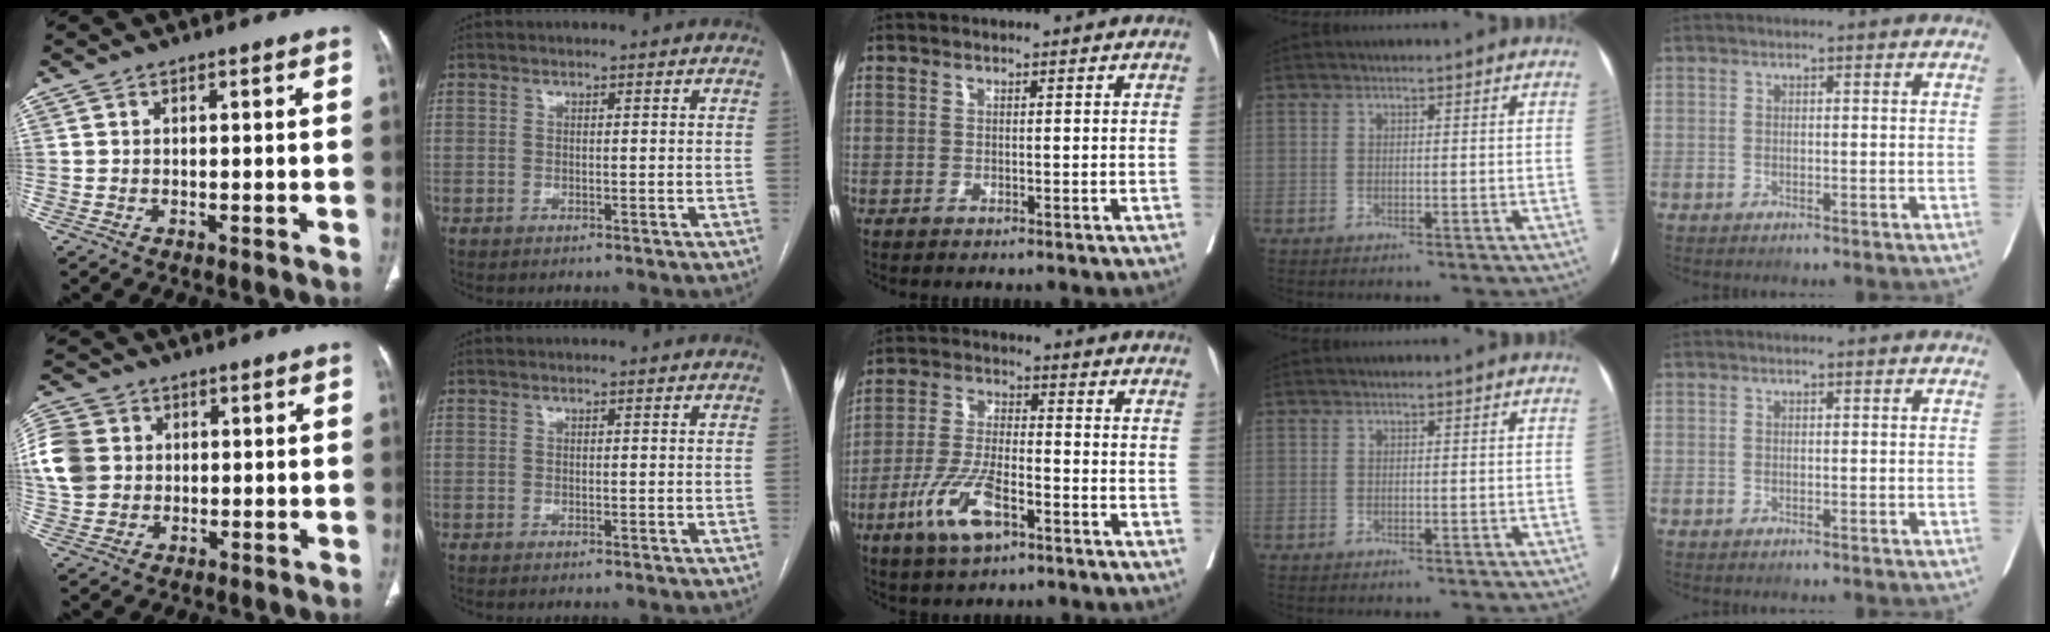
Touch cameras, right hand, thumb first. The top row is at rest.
{"thumb": {"total": 13.8, "force": [1.4, 12.0, 6.7], "torque": [-0.169, 0.025, 0.029]}, "middle": {"total": 9.6, "force": [-4.9, 2.9, 7.7], "torque": [-0.163, -0.008, -0.093]}}